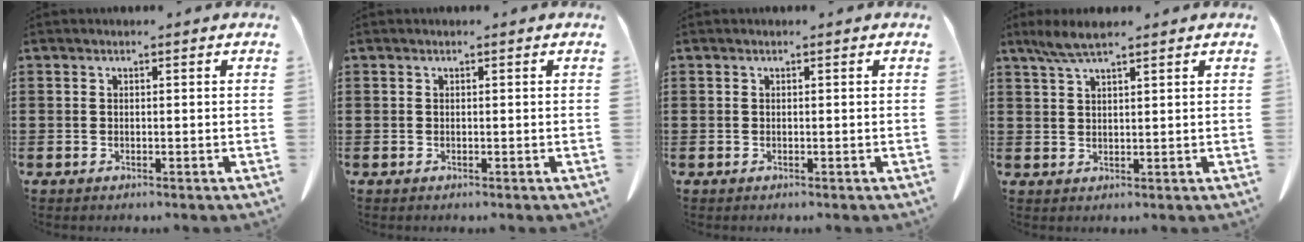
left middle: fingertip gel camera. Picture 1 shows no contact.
{"total": 0.0}
{"total": 0.0}
{"total": 4.1, "force": [2.9, 0.6, 2.8], "torque": [-0.060, 0.003, 0.053]}